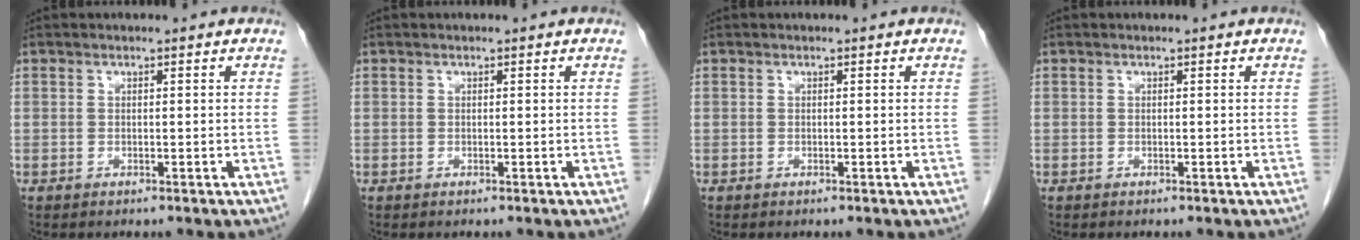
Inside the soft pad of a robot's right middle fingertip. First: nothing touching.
{"total": 0.0}
{"total": 0.0}
{"total": 0.0}